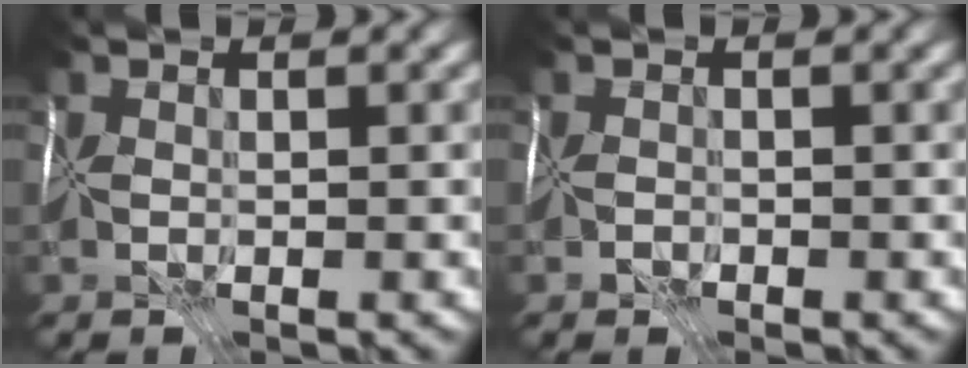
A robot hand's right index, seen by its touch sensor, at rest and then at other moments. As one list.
[{"total": 1.7, "force": [-1.5, 0.9, 0.3], "torque": [-0.001, -0.004, -0.022]}]